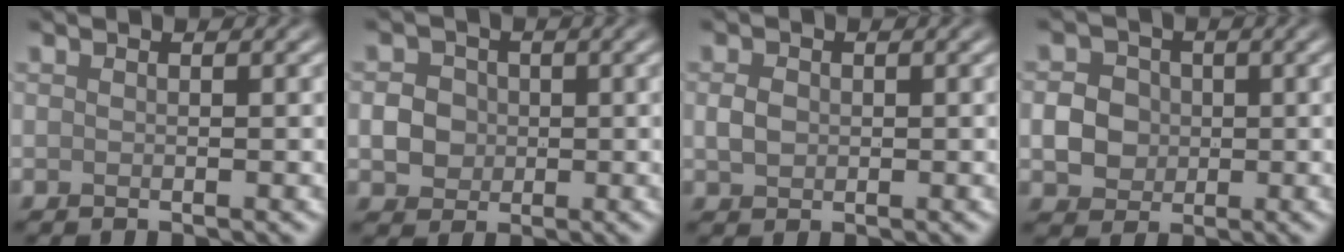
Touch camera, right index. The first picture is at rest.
{"total": 2.7, "force": [-0.2, 2.4, 1.1], "torque": [-0.015, 0.000, -0.003]}
{"total": 1.6, "force": [0.1, 1.3, 1.0], "torque": [-0.022, 0.001, -0.001]}
{"total": 3.3, "force": [-0.3, 2.9, 1.5], "torque": [-0.023, 0.001, -0.007]}